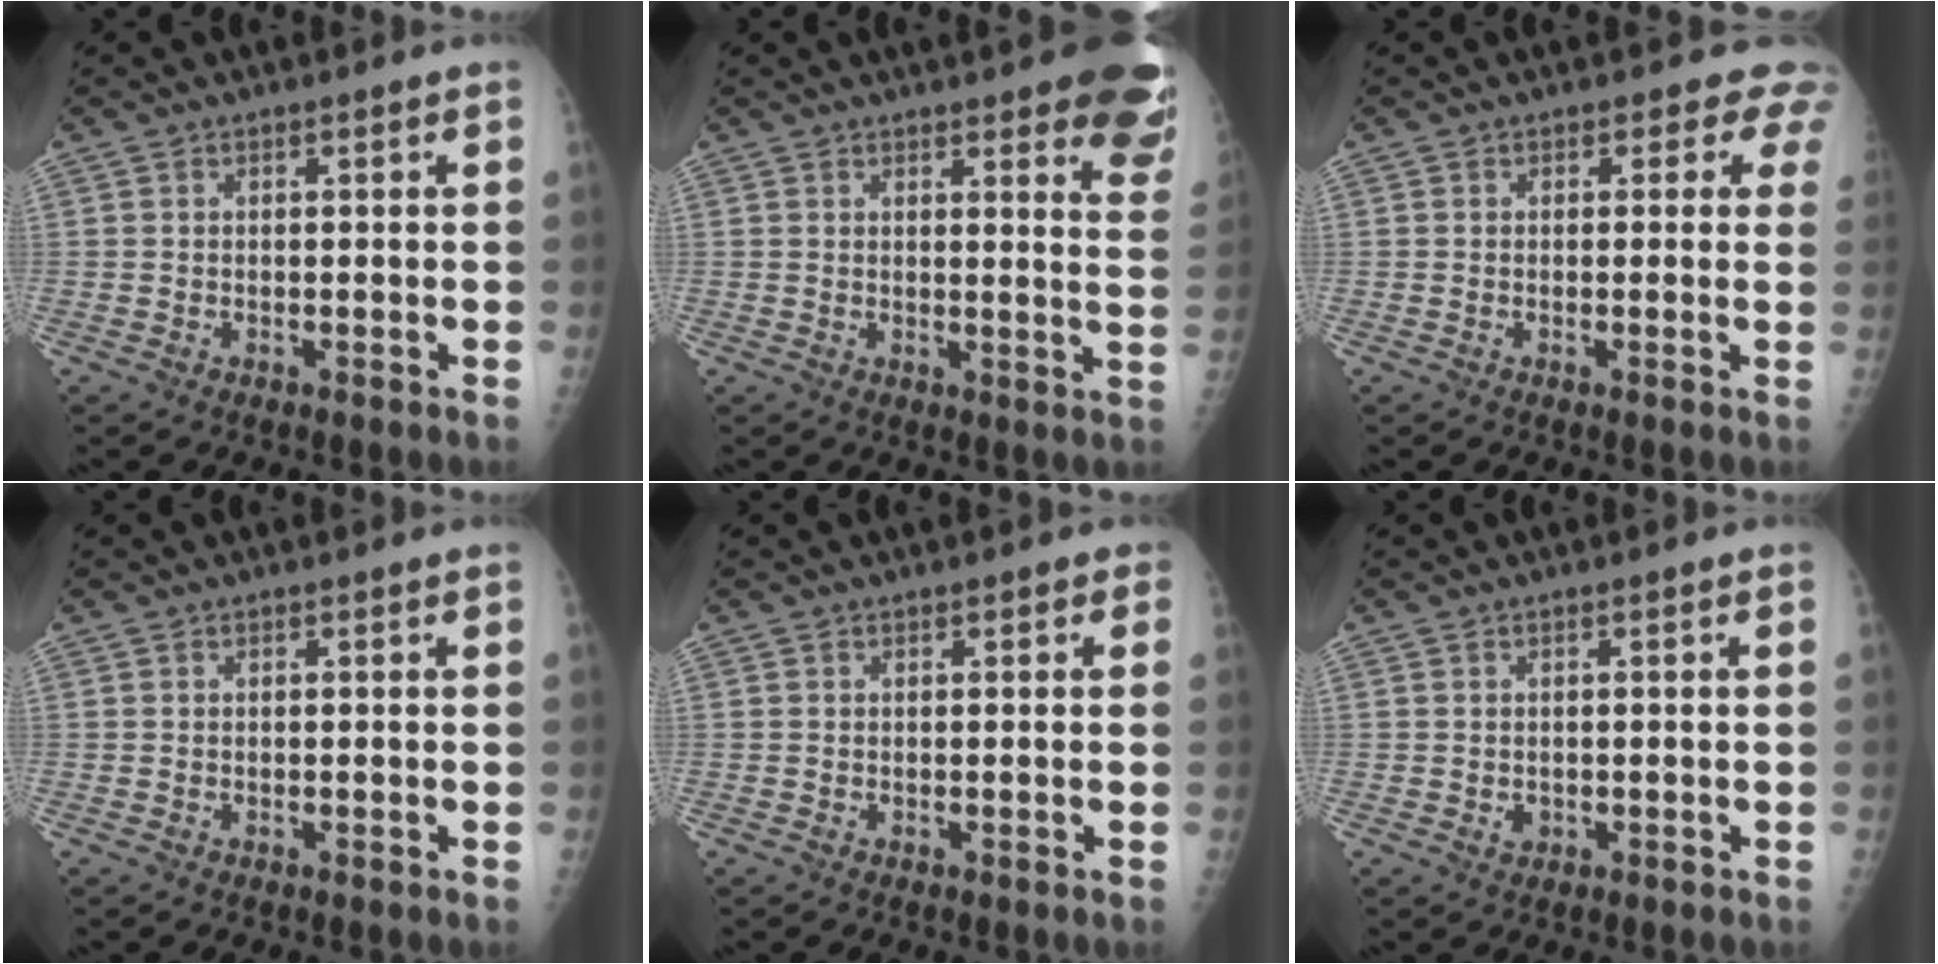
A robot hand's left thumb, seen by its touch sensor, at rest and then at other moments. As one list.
[{"total": 14.2, "force": [9.8, 3.6, 9.6], "torque": [-0.083, -0.046, 0.095]}, {"total": 3.5, "force": [2.5, 2.2, 0.8], "torque": [0.023, -0.010, 0.006]}, {"total": 0.0}, {"total": 0.8, "force": [0.5, 0.4, 0.5], "torque": [-0.001, 0.000, 0.001]}, {"total": 1.1, "force": [-0.1, 0.9, 0.5], "torque": [-0.004, 0.001, 0.002]}]